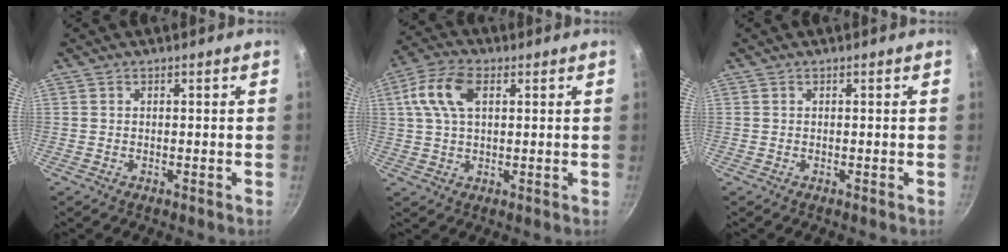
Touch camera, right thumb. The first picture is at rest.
{"total": 9.1, "force": [2.6, 5.1, 7.0], "torque": [-0.140, 0.015, 0.042]}
{"total": 0.0}